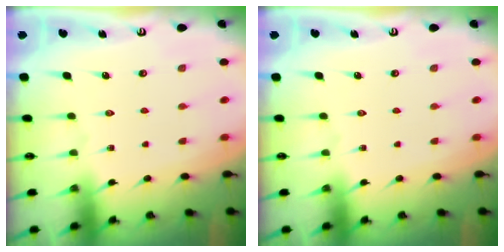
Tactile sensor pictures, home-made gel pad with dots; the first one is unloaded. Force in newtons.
{"total": 0.0}